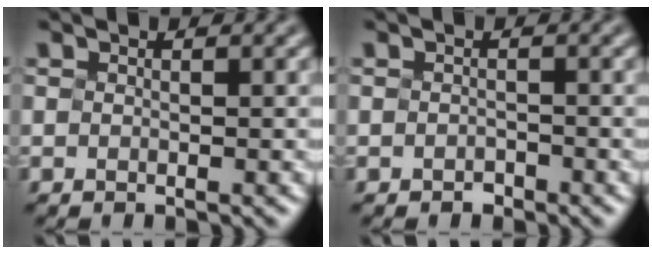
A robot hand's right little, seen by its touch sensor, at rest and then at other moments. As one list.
[{"total": 0.9, "force": [-0.8, -0.1, -0.4], "torque": [0.004, -0.003, 0.000]}]